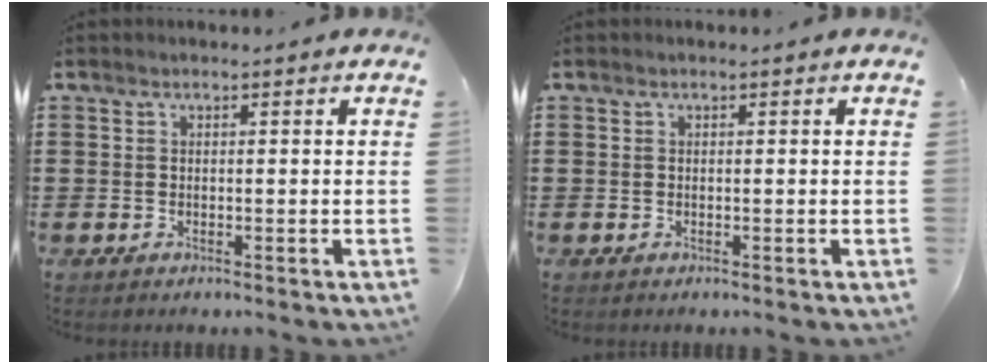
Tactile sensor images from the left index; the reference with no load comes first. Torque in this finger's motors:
{"motor_torque": [-0.01, 0.00, 0.00, 0.00]}